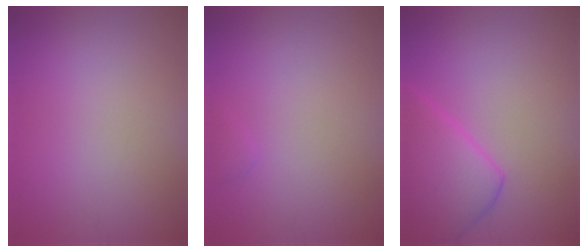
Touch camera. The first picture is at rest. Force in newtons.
{"total": 0.6, "press": 0.6, "slide": 0.1}
{"total": 6.1, "press": 6.0, "slide": 0.5}